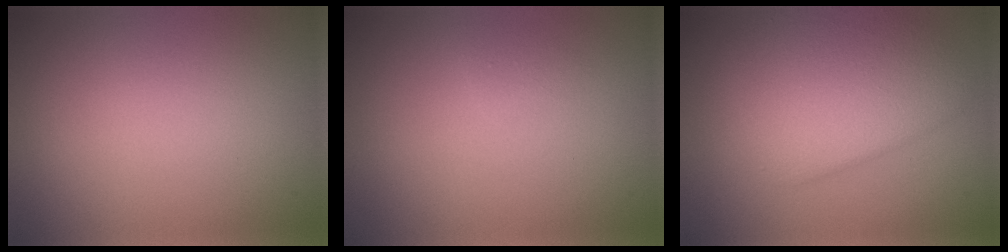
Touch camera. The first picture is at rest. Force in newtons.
{"total": 0.7, "press": 0.7, "slide": 0.0}
{"total": 5.6, "press": 5.6, "slide": 0.3}